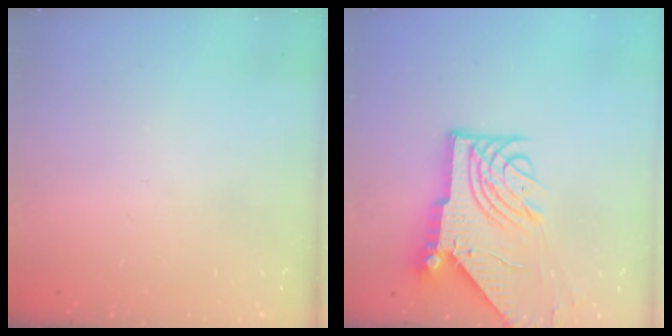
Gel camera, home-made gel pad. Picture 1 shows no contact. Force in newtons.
{"total": 14.3, "press": 14.2, "slide": 1.7}